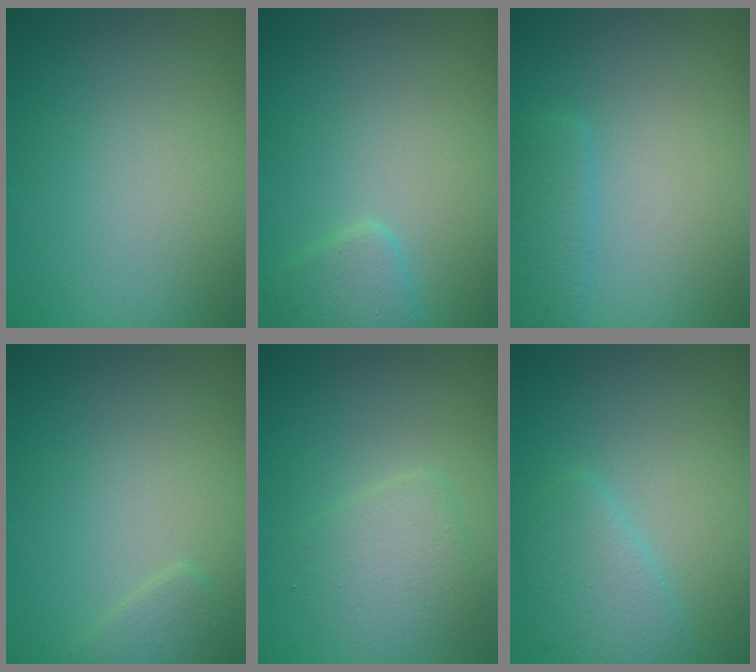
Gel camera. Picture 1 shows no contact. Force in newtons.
{"total": 1.9, "press": 1.9, "slide": 0.1}
{"total": 1.8, "press": 1.8, "slide": 0.0}
{"total": 1.2, "press": 1.2, "slide": 0.1}
{"total": 2.7, "press": 2.7, "slide": 0.1}
{"total": 2.7, "press": 2.7, "slide": 0.2}